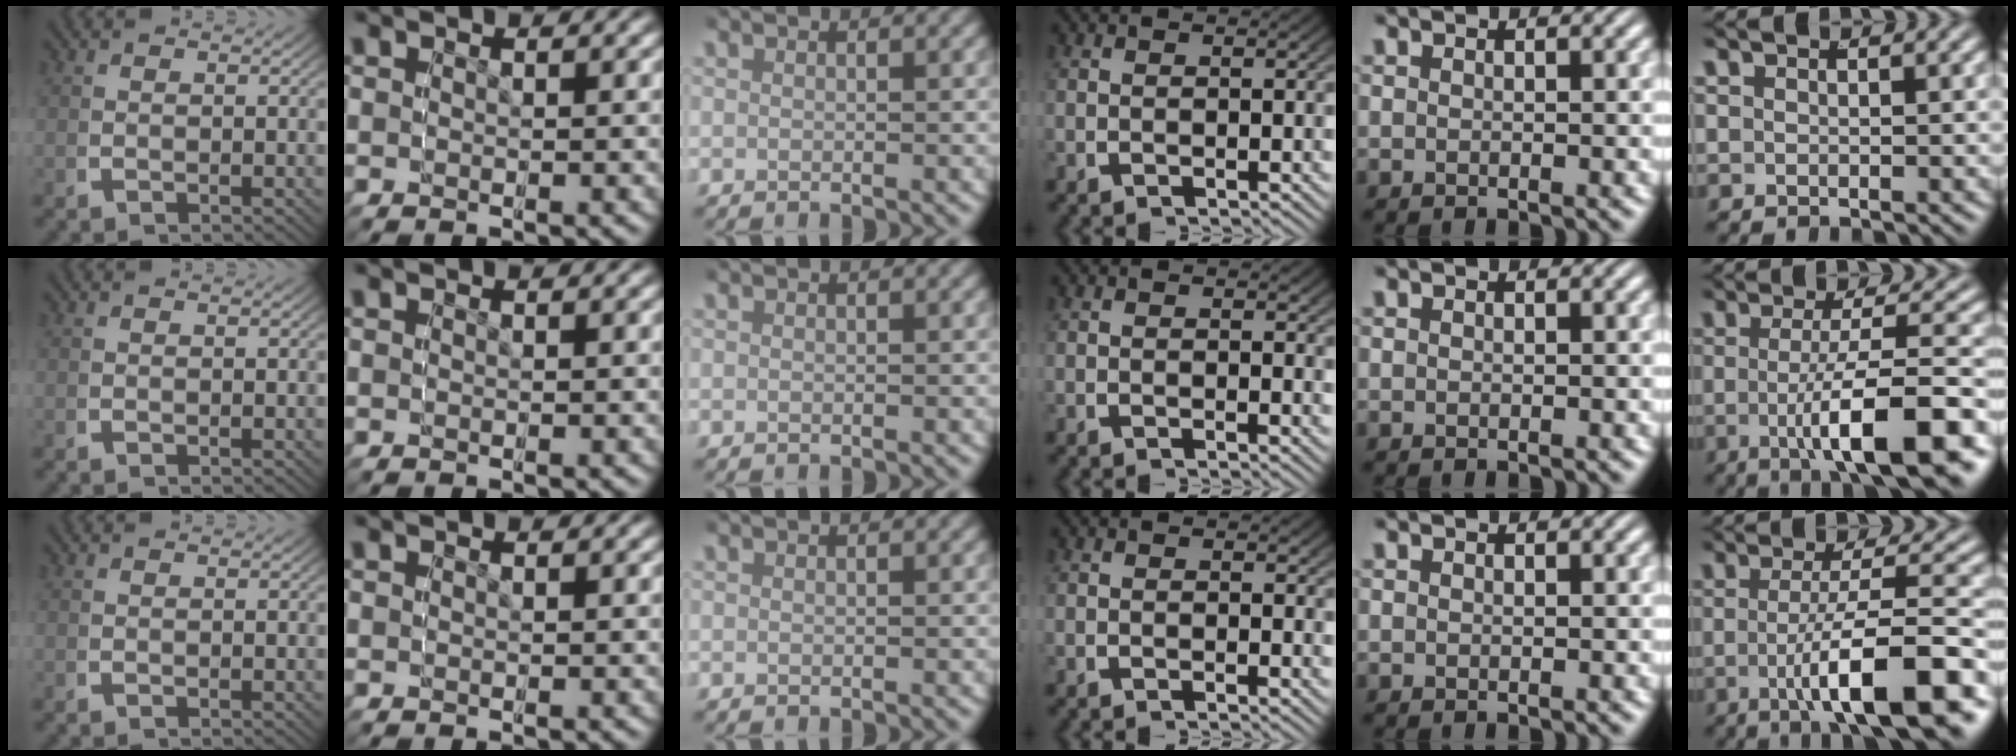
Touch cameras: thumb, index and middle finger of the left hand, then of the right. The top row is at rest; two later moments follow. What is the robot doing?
{"motion": "grasp_and_lifting", "object": "bottle"}